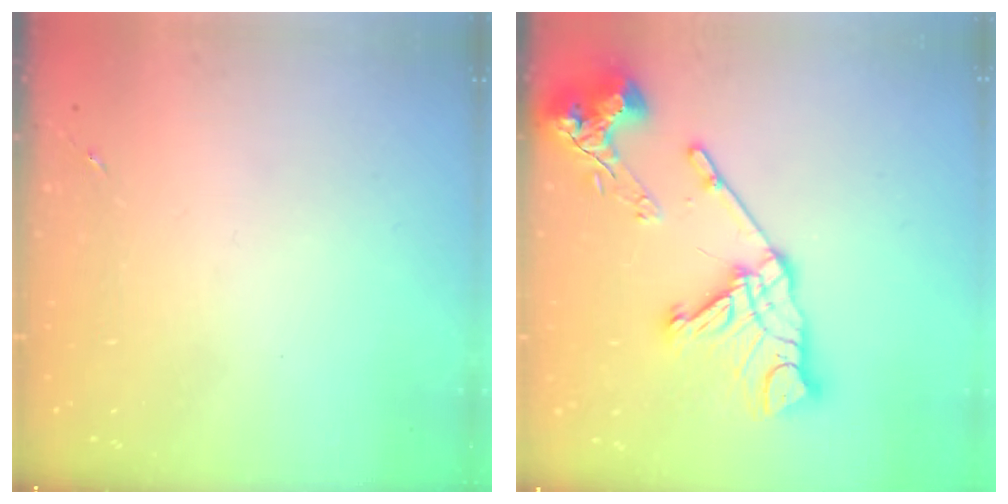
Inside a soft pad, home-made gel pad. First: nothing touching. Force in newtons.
{"total": 20.1, "press": 20.0, "slide": 2.3}